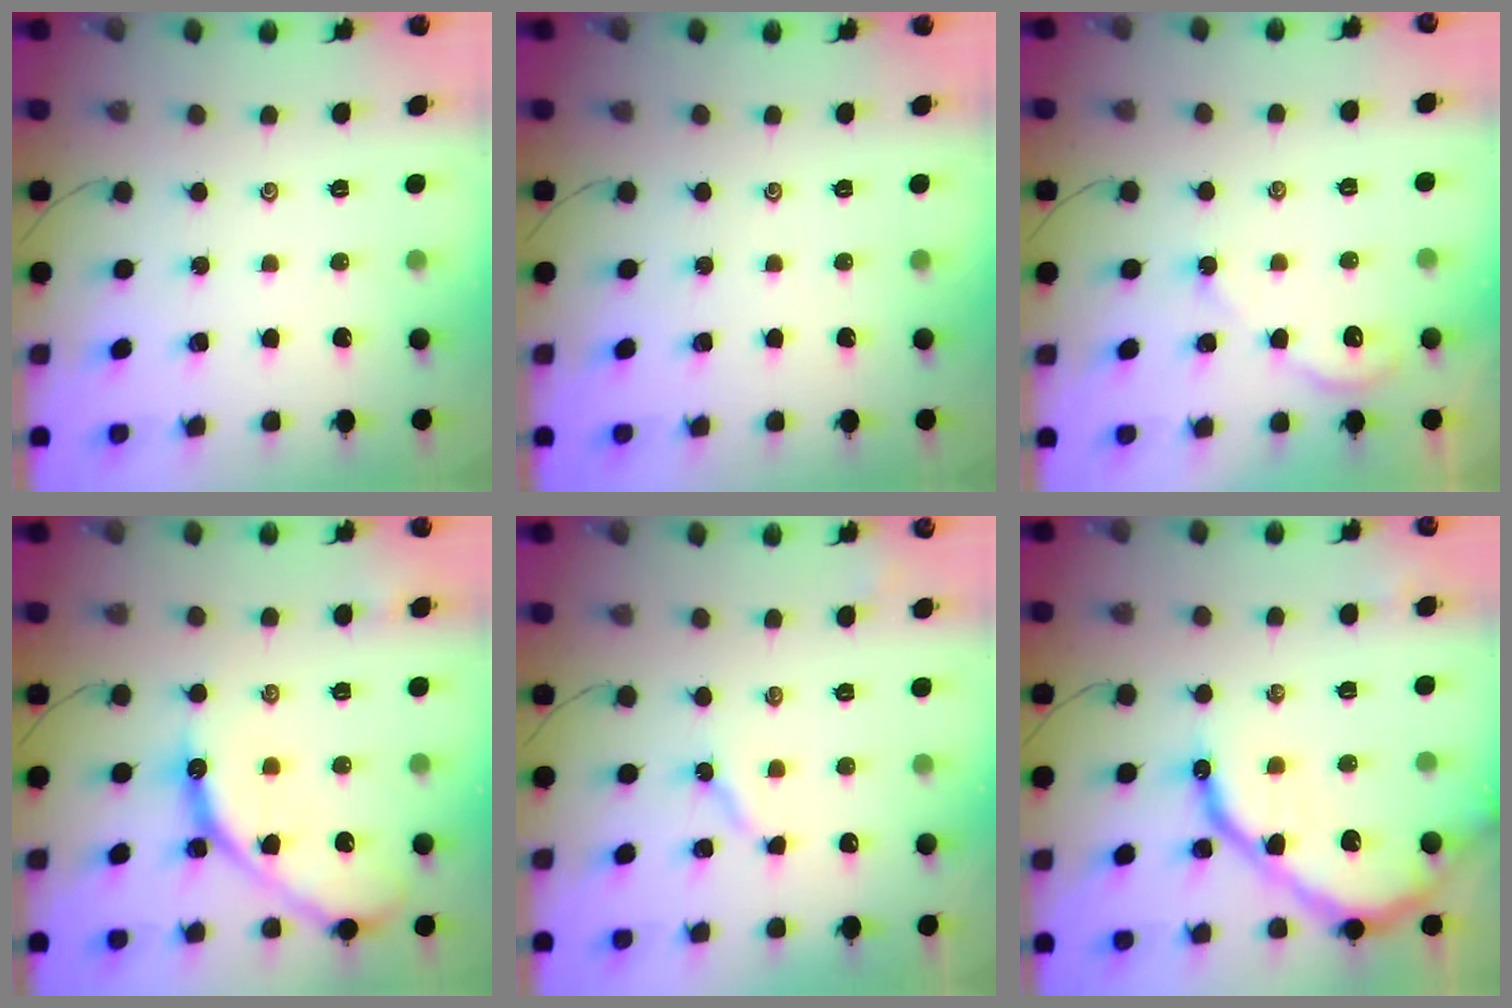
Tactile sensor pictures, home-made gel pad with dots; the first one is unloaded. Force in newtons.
{"total": 0.0}
{"total": 2.9, "press": 2.9, "slide": 0.4}
{"total": 15.5, "press": 15.4, "slide": 1.6}
{"total": 3.4, "press": 3.4, "slide": 0.2}
{"total": 14.9, "press": 14.9, "slide": 1.5}